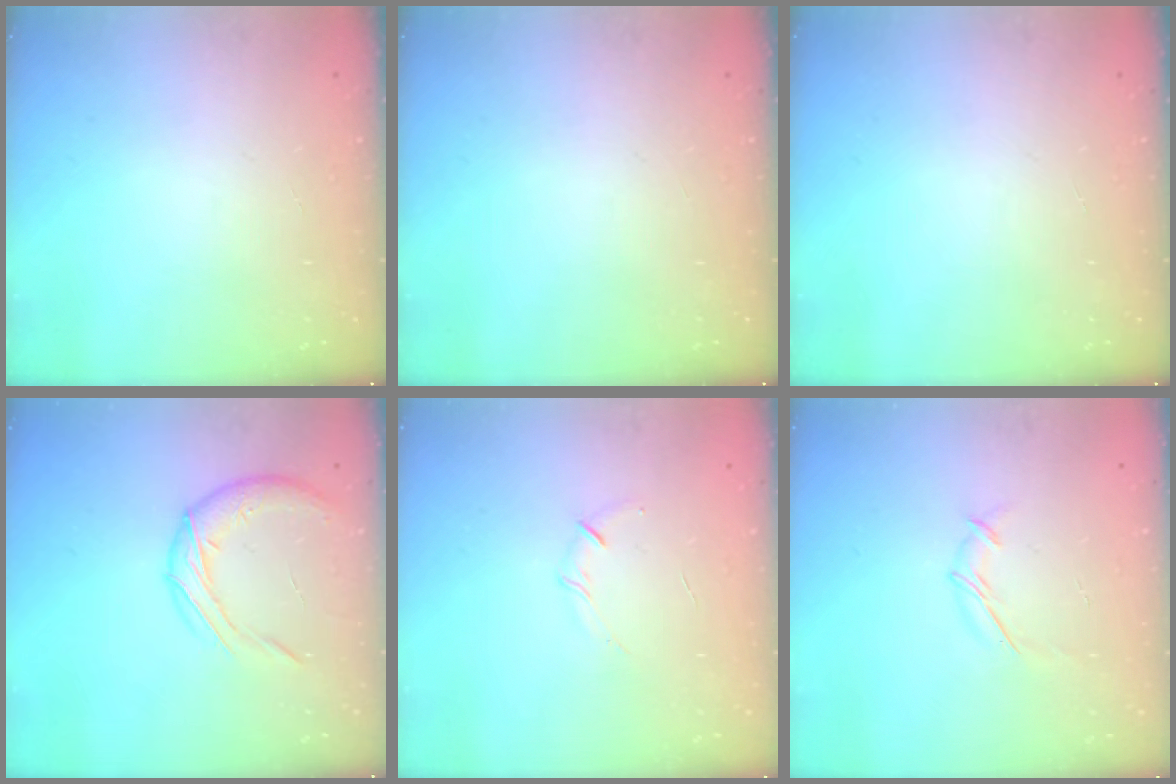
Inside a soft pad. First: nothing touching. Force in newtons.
{"total": 0.0}
{"total": 0.0}
{"total": 10.8, "press": 10.8, "slide": 0.4}
{"total": 3.7, "press": 3.6, "slide": 1.1}
{"total": 5.6, "press": 5.6, "slide": 0.2}